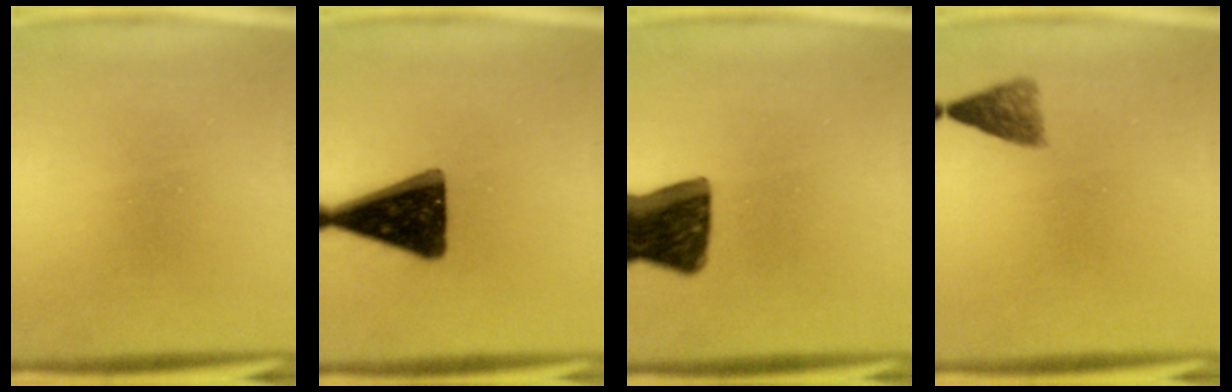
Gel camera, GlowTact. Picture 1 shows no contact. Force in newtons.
{"total": 15.3}
{"total": 12.8}
{"total": 2.9}